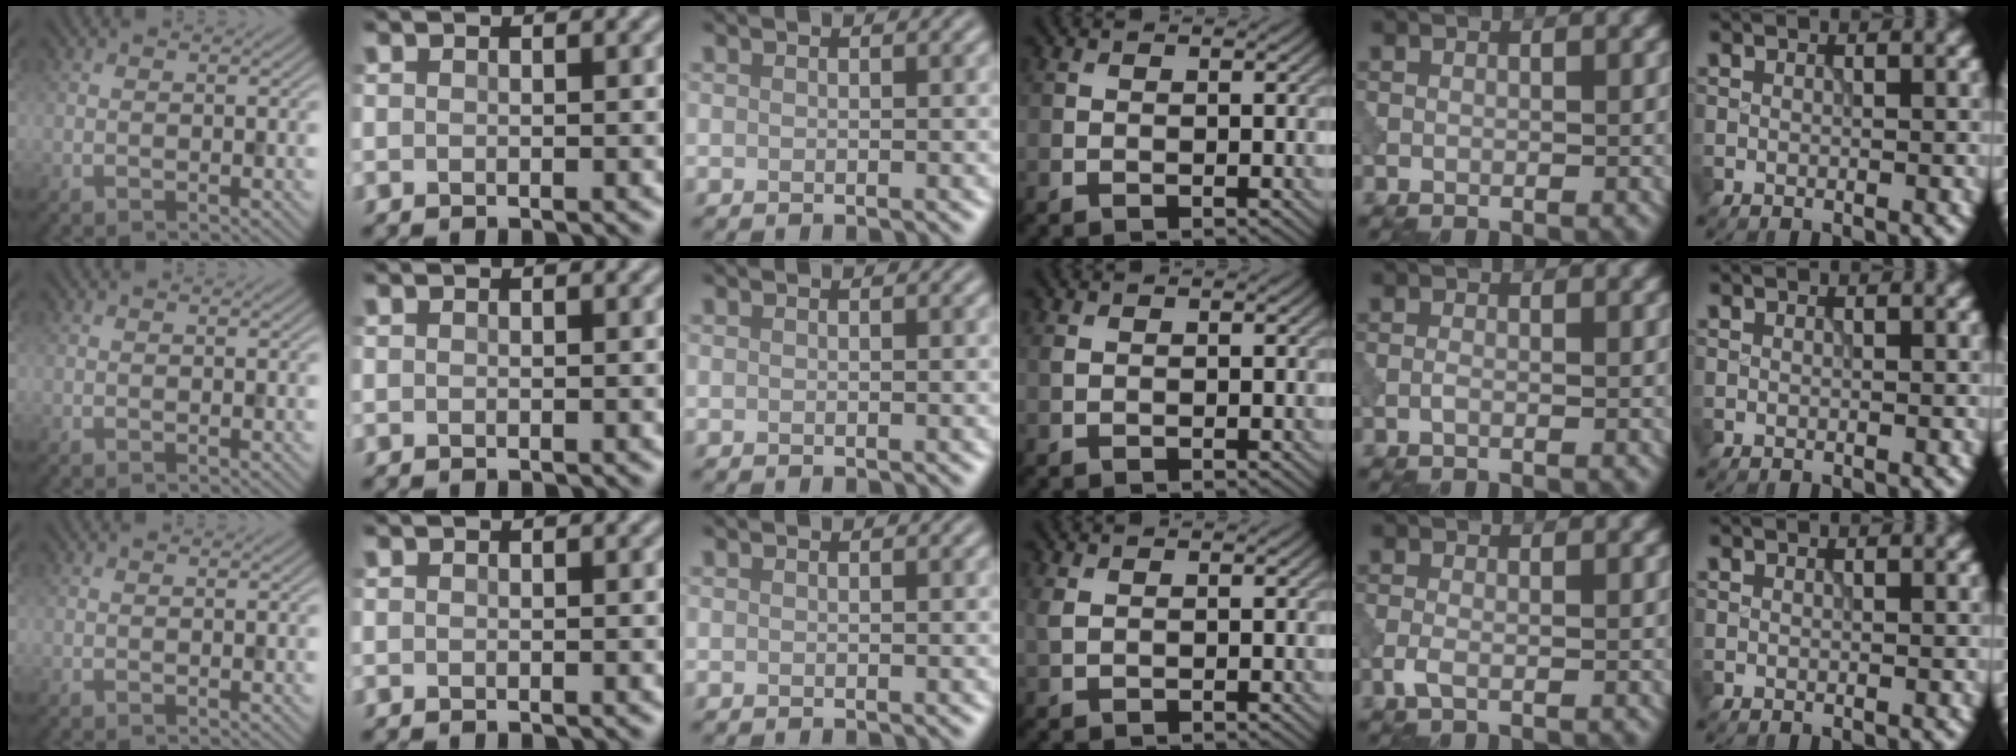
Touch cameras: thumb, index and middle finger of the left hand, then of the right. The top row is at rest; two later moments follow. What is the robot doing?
{"motion": "dispense", "object": "pipette"}